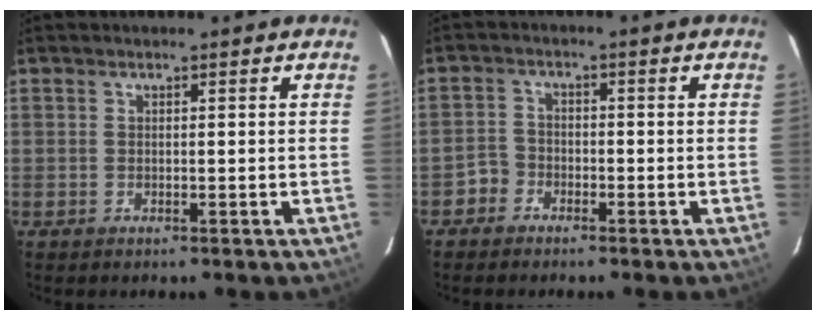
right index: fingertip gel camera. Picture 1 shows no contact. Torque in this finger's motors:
{"motor_torque": [-0.22, -0.17, -0.14, -0.11]}